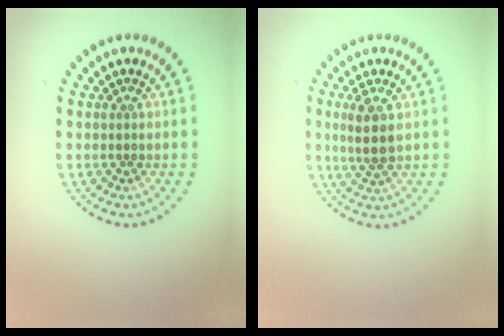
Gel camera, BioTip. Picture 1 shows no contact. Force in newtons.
{"total": 2.7, "press": 2.5, "slide": 1.2}